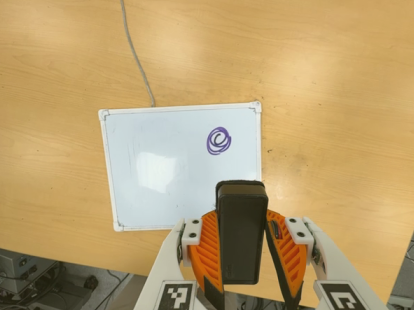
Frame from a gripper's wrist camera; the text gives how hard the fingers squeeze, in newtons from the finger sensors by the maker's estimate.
{"total": 5.4, "left": 4.6, "right": 6.1}